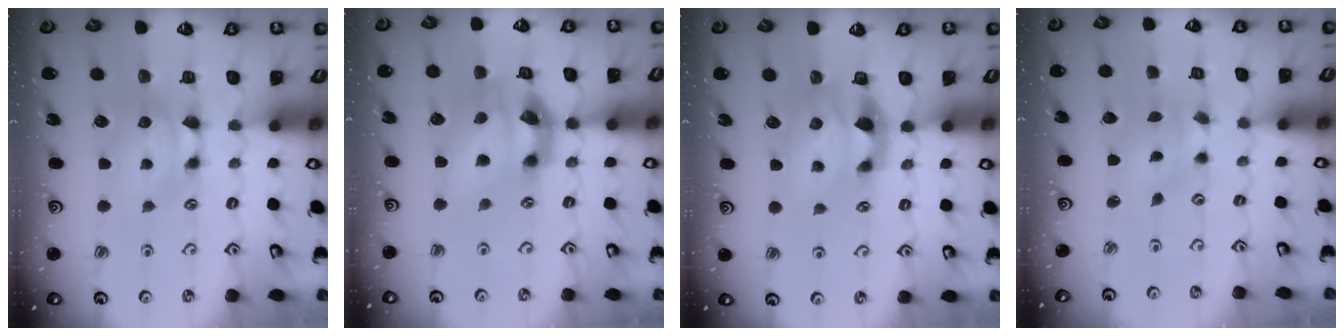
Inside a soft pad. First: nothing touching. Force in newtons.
{"total": 9.1, "press": 8.8, "slide": 2.5}
{"total": 3.0, "press": 2.7, "slide": 1.3}
{"total": 1.7, "press": 1.3, "slide": 1.0}